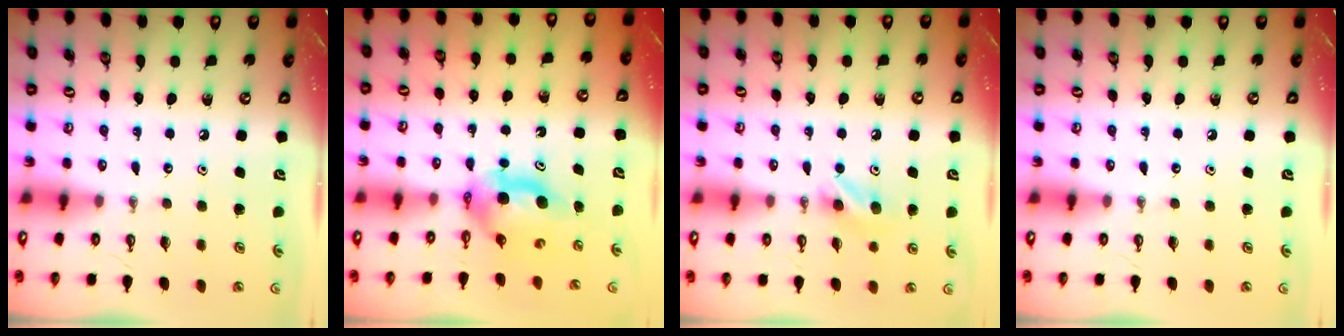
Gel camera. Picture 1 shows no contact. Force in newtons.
{"total": 5.1, "press": 5.1, "slide": 0.7}
{"total": 8.4, "press": 8.3, "slide": 1.6}
{"total": 0.0}